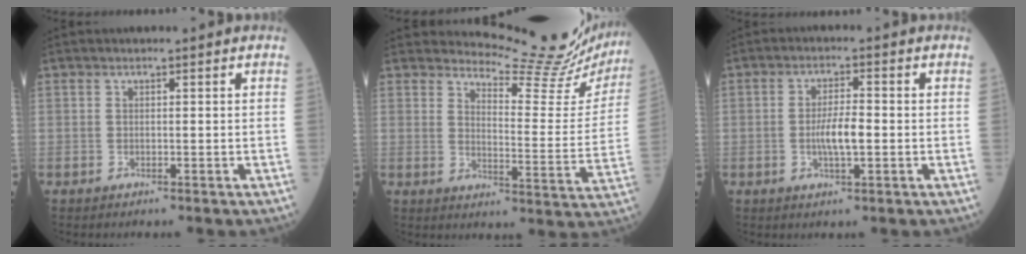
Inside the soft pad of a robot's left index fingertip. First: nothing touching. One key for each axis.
{"total": 15.0, "fx": 14.9, "fy": 1.1, "fz": 1.2, "tx": -0.007, "ty": -0.104, "tz": 0.161}
{"total": 4.7, "fx": -1.3, "fy": 1.1, "fz": 4.4, "tx": -0.087, "ty": -0.003, "tz": -0.026}